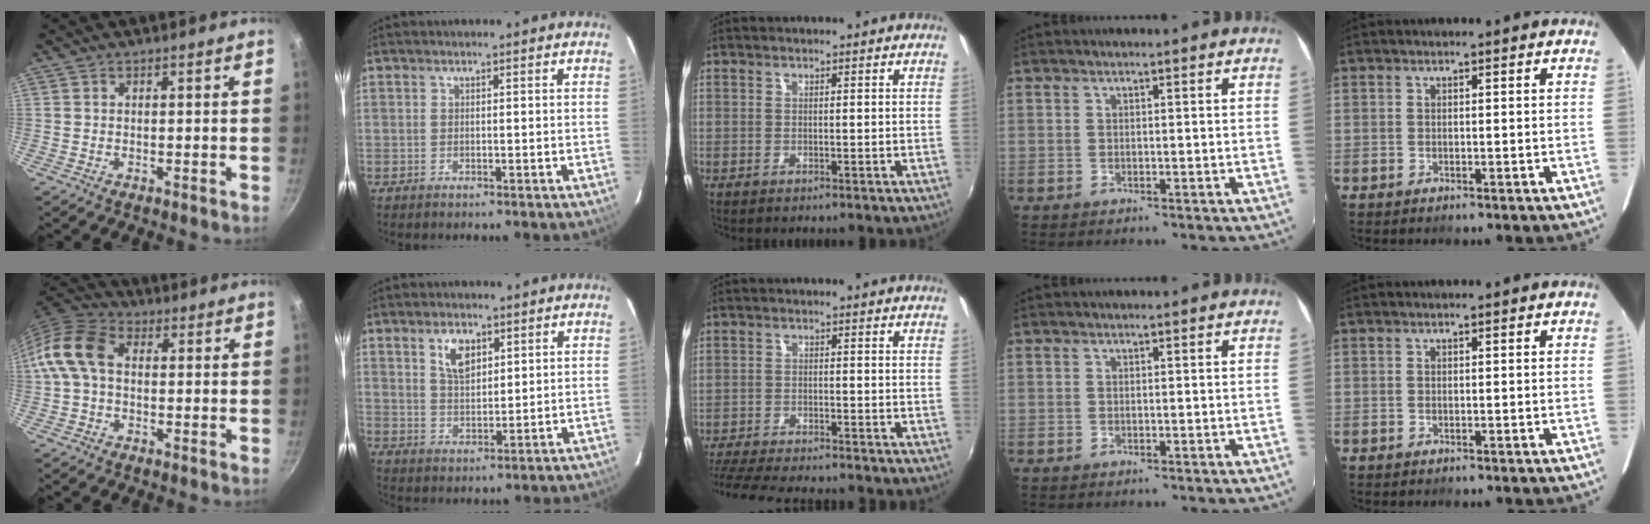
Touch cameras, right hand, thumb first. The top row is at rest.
{"thumb": {"total": 10.2, "force": [0.9, 7.1, 7.3], "torque": [-0.127, 0.025, -0.004]}, "index": {"total": 5.9, "force": [2.9, 3.0, 4.1], "torque": [-0.073, 0.006, 0.058]}, "middle": {"total": 12.5, "force": [-11.2, 1.9, 5.2], "torque": [-0.124, -0.023, -0.183]}}